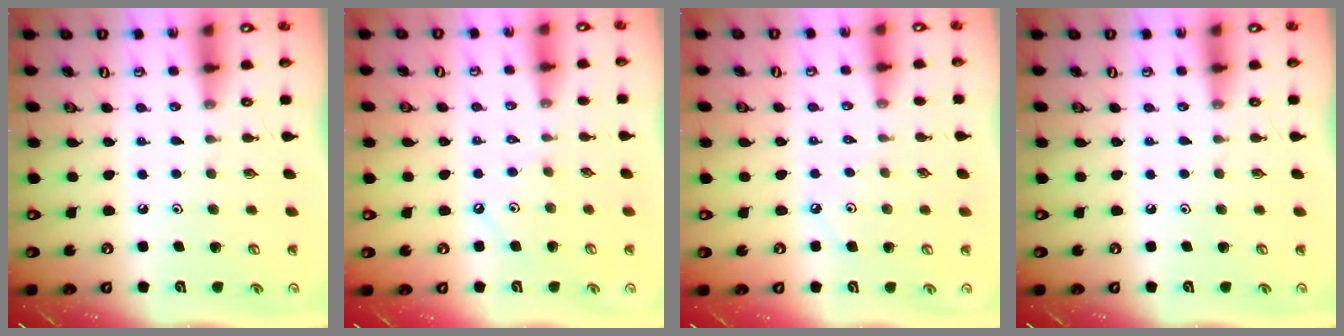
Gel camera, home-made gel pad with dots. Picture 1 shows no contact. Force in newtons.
{"total": 1.8, "press": 1.8, "slide": 0.3}
{"total": 1.9, "press": 1.9, "slide": 0.4}
{"total": 0.0}